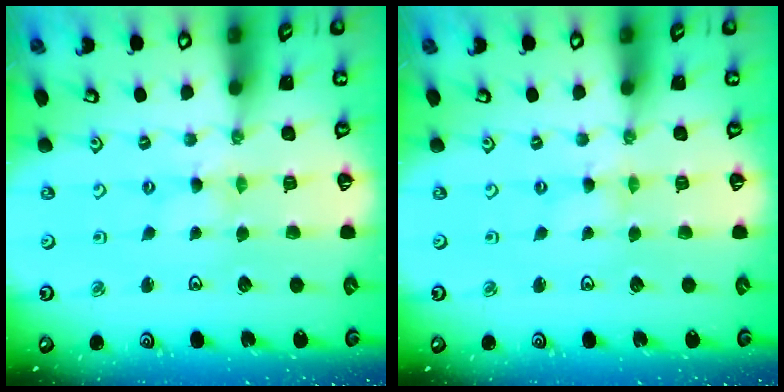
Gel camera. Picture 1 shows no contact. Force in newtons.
{"total": 0.0}